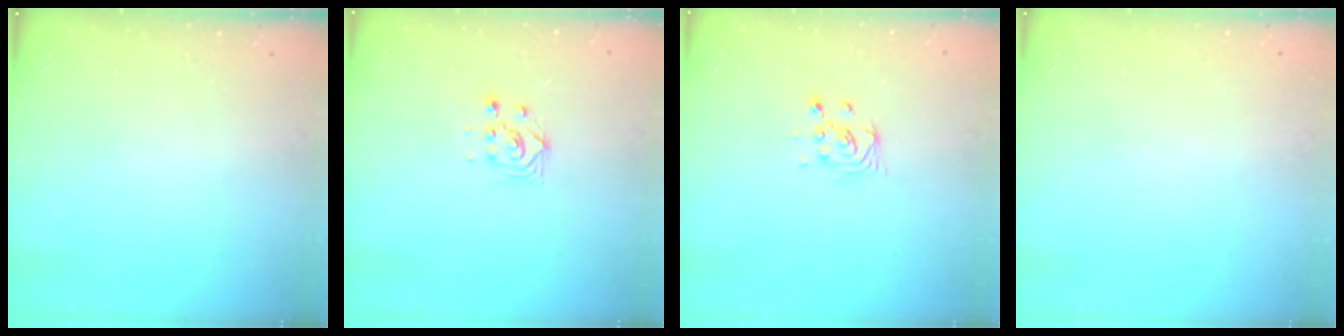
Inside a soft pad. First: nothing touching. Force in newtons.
{"total": 3.7, "press": 3.7, "slide": 0.2}
{"total": 4.1, "press": 4.1, "slide": 0.4}
{"total": 0.0}